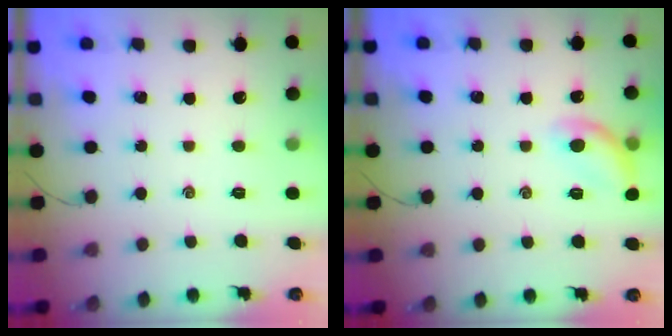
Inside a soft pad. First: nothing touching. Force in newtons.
{"total": 10.6, "press": 10.5, "slide": 1.5}